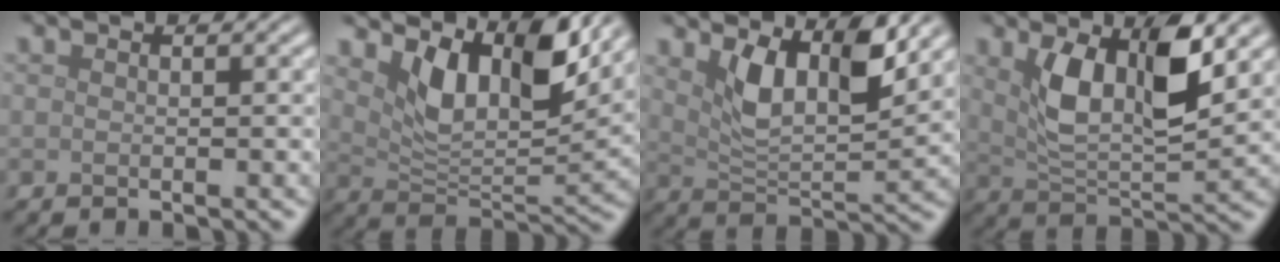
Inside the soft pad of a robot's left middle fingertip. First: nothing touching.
{"total": 7.5, "force": [3.9, 3.3, 5.5], "torque": [-0.095, -0.010, 0.065]}
{"total": 5.8, "force": [2.8, 2.3, 4.6], "torque": [-0.091, -0.009, 0.052]}
{"total": 7.0, "force": [2.4, 2.7, 5.9], "torque": [-0.116, -0.001, 0.048]}